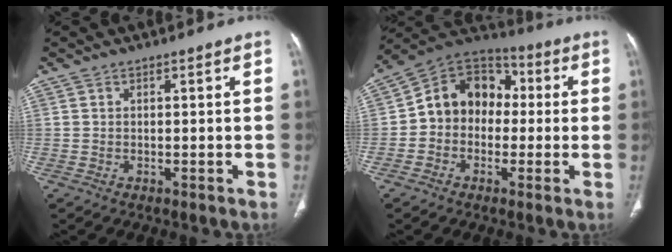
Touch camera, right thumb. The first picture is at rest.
{"total": 13.0, "force": [-0.2, 10.7, 7.4], "torque": [-0.079, 0.045, -0.021]}